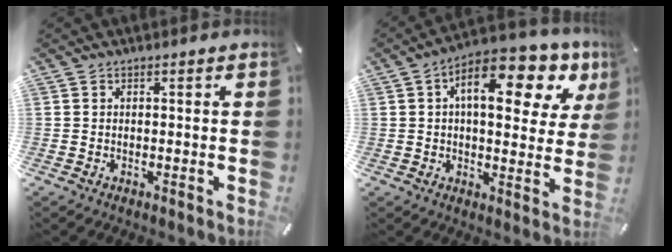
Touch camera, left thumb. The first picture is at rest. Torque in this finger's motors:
{"motor_torque": [0.61, 0.80, 1.86, -0.90, 0.41]}